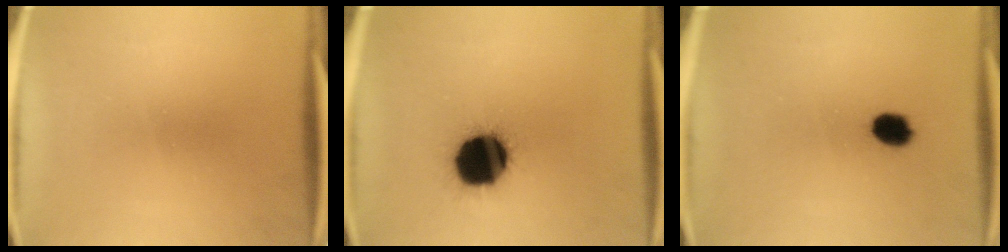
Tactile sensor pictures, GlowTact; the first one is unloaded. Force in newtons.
{"total": 19.5}
{"total": 4.3}